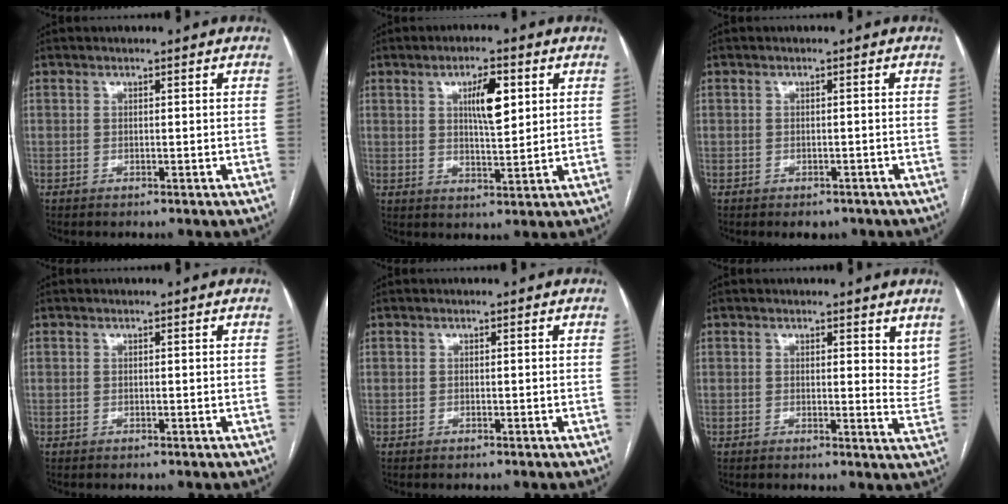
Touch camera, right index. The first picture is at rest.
{"total": 6.3, "force": [2.2, 1.6, 5.7], "torque": [-0.097, 0.005, 0.039]}
{"total": 2.4, "force": [-1.7, 1.6, 0.6], "torque": [-0.001, 0.004, -0.016]}
{"total": 0.0}
{"total": 0.0}
{"total": 4.3, "force": [3.0, 1.8, 2.6], "torque": [-0.021, -0.019, 0.029]}